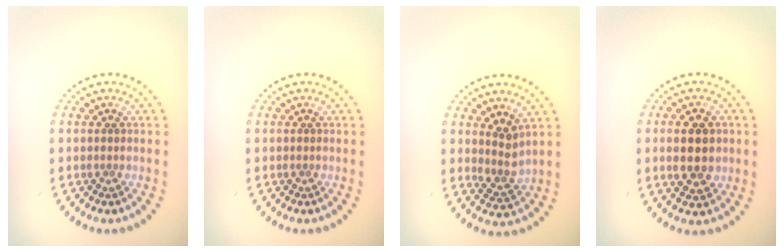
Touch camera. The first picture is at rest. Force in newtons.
{"total": 0.0}
{"total": 2.6, "press": 2.0, "slide": 1.6}
{"total": 4.6, "press": 4.6, "slide": 0.4}